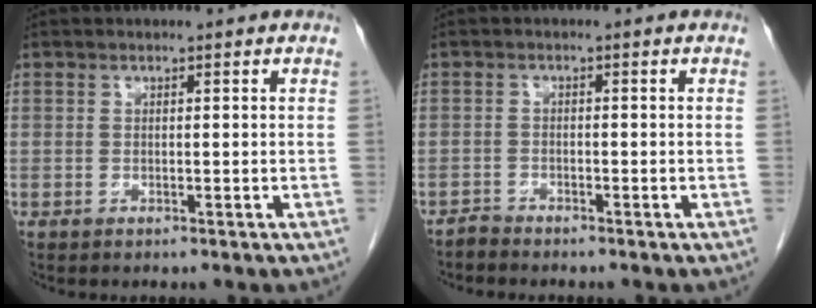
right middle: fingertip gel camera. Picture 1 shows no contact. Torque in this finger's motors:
{"motor_torque": [0.03, 0.11, -0.04, 0.00]}